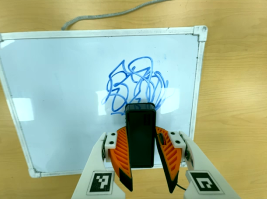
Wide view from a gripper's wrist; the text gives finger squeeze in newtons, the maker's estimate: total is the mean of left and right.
{"total": 6.1, "left": 5.7, "right": 6.5}